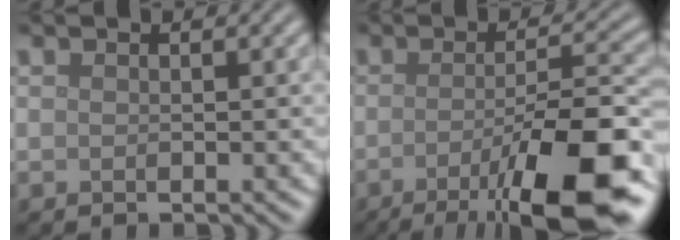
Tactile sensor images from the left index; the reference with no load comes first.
{"total": 12.1, "force": [-5.3, 2.9, 10.5], "torque": [-0.149, -0.007, -0.086]}